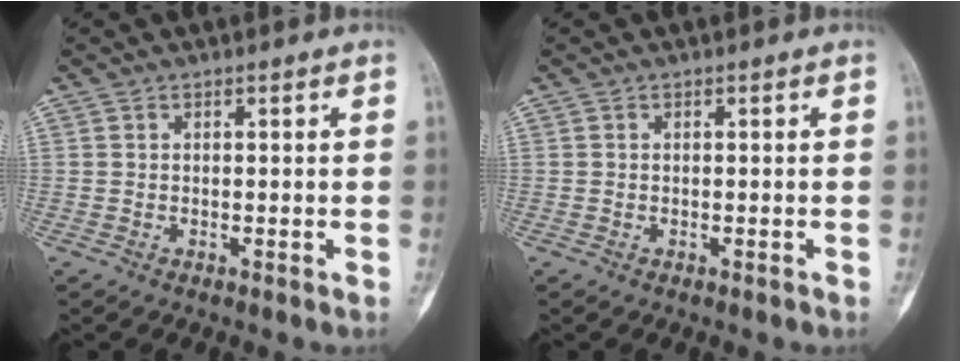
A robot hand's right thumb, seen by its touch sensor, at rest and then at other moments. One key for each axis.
{"total": 0.0}